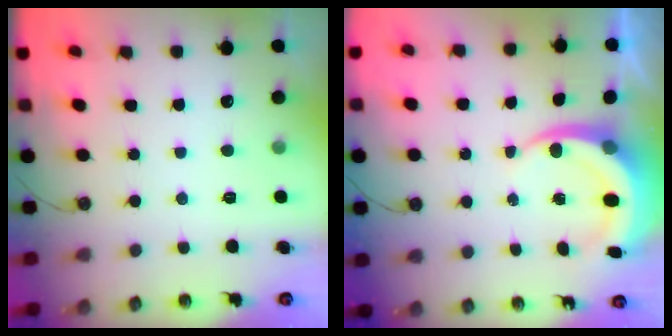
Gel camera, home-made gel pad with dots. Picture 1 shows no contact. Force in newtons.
{"total": 6.8, "press": 6.8, "slide": 0.8}